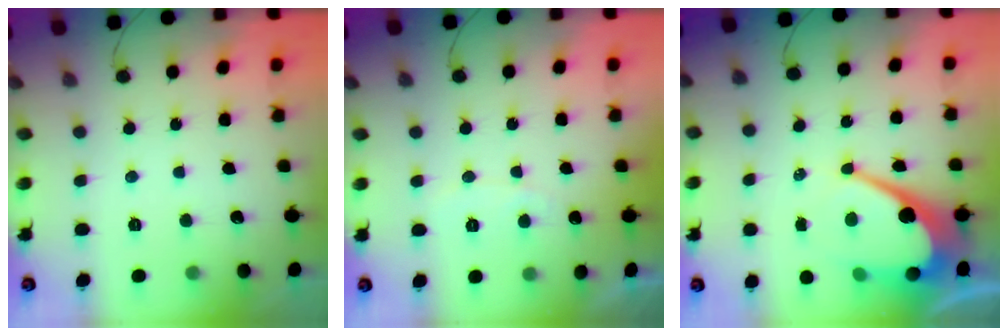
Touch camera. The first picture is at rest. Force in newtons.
{"total": 3.4, "press": 3.4, "slide": 0.2}
{"total": 13.4, "press": 13.4, "slide": 1.3}